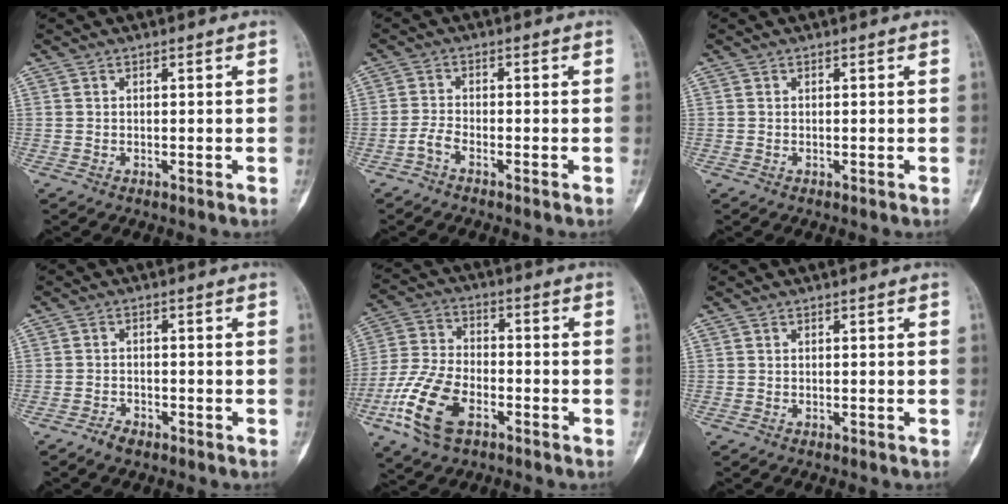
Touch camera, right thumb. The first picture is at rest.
{"total": 2.2, "force": [-1.6, 0.5, 1.5], "torque": [-0.037, 0.008, -0.038]}
{"total": 0.0}
{"total": 2.2, "force": [-1.7, 1.0, 0.9], "torque": [-0.019, 0.008, -0.031]}
{"total": 14.0, "force": [-6.2, 7.7, 9.8], "torque": [-0.207, 0.017, -0.123]}
{"total": 0.0}